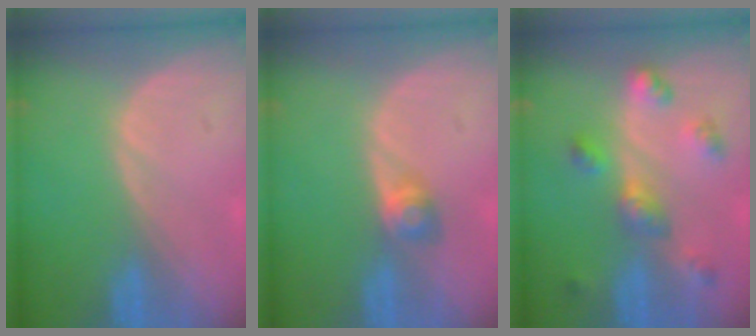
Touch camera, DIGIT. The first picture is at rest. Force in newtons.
{"total": 2.8, "press": 2.5, "slide": 1.1}
{"total": 6.3, "press": 5.8, "slide": 2.4}